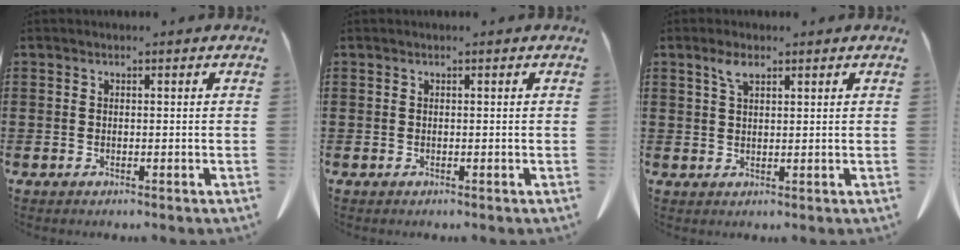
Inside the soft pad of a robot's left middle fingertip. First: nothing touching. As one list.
[{"total": 0.0}, {"total": 3.0, "force": [1.8, 0.9, 2.2], "torque": [-0.049, 0.004, 0.032]}]